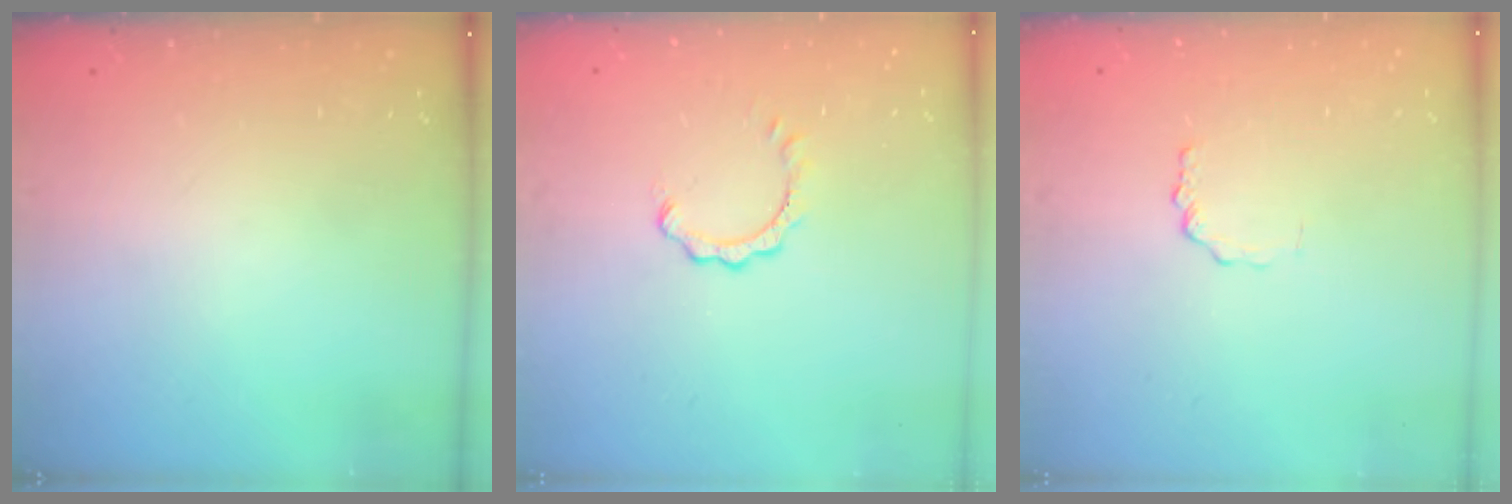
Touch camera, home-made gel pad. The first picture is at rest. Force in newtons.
{"total": 1.0, "press": 1.0, "slide": 0.2}
{"total": 1.8, "press": 1.8, "slide": 0.3}